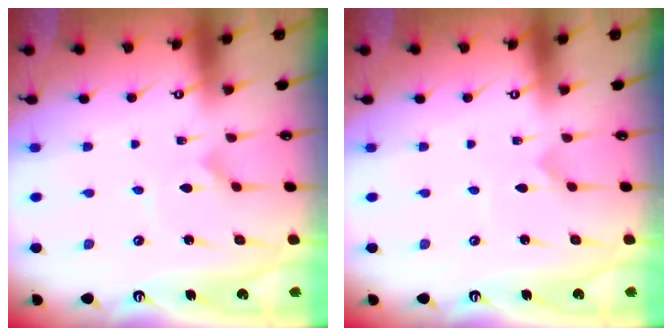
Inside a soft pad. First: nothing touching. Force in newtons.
{"total": 0.0}